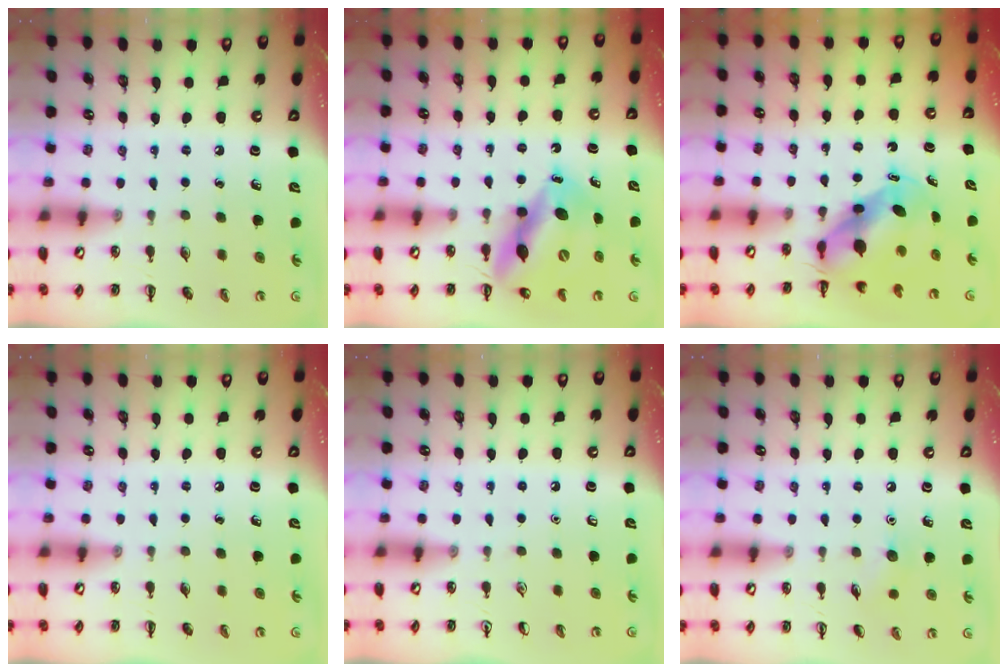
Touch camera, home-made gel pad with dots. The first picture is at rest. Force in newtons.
{"total": 13.5, "press": 12.9, "slide": 4.1}
{"total": 6.6, "press": 6.3, "slide": 1.9}
{"total": 0.0}
{"total": 0.0}
{"total": 5.6, "press": 5.4, "slide": 1.7}